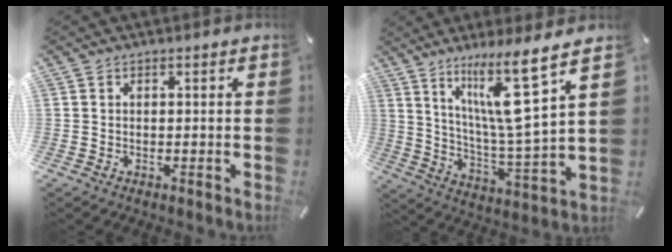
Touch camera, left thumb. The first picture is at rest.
{"total": 15.1, "force": [10.2, 1.5, 11.1], "torque": [-0.185, -0.069, 0.157]}